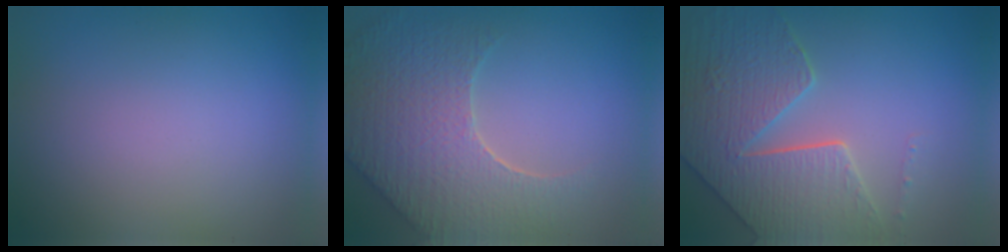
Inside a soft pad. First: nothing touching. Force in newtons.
{"total": 8.2, "press": 5.9, "slide": 5.6}
{"total": 7.7, "press": 6.1, "slide": 4.6}